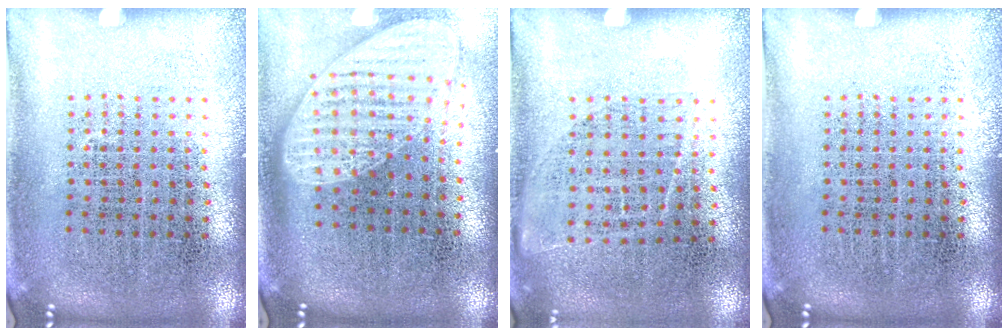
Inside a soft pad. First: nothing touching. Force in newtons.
{"total": 1.9, "press": 1.5, "slide": 1.2}
{"total": 1.0, "press": 0.8, "slide": 0.6}
{"total": 0.0}